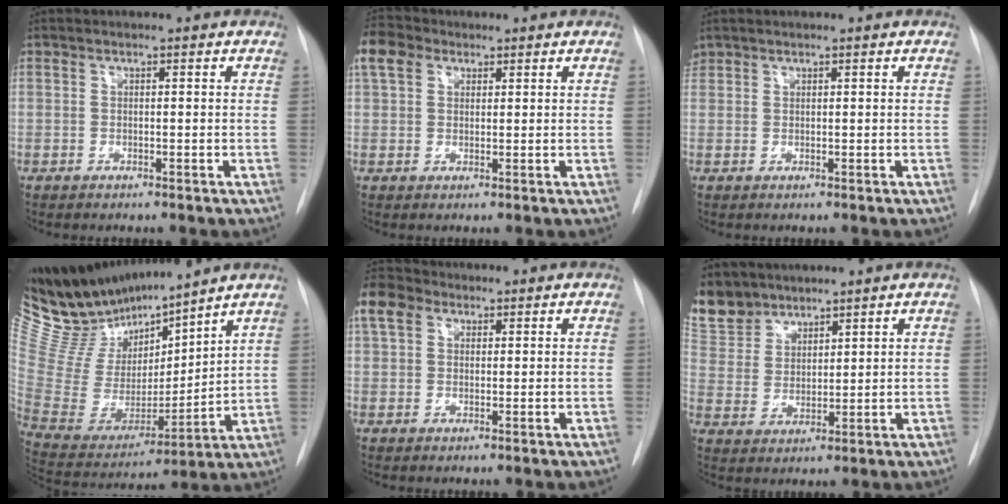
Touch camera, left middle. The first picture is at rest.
{"total": 5.2, "force": [2.7, 3.7, 2.5], "torque": [-0.064, 0.026, 0.054]}
{"total": 1.2, "force": [1.0, 0.7, 0.0], "torque": [-0.003, 0.013, 0.020]}
{"total": 19.8, "force": [17.7, 3.3, 8.2], "torque": [-0.165, -0.007, 0.339]}
{"total": 5.7, "force": [2.9, 4.0, 2.8], "torque": [-0.072, 0.030, 0.057]}
{"total": 11.1, "force": [9.3, 5.9, 1.8], "torque": [-0.056, 0.013, 0.200]}